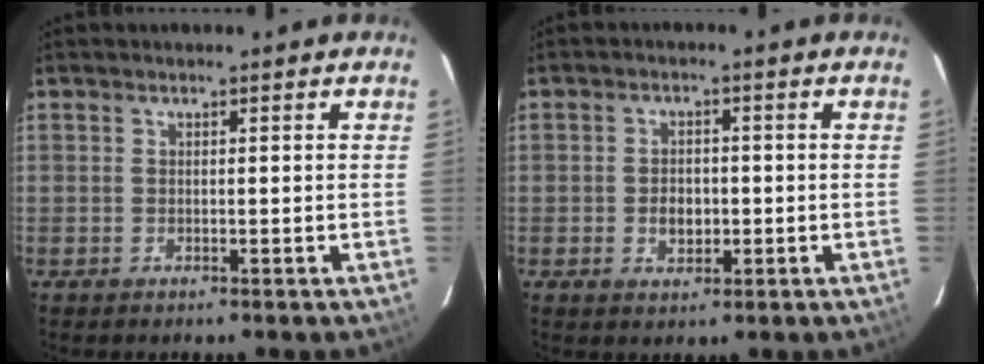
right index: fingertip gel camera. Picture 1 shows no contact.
{"total": 3.7, "force": [-0.8, 2.7, 2.5], "torque": [-0.043, 0.001, -0.009]}